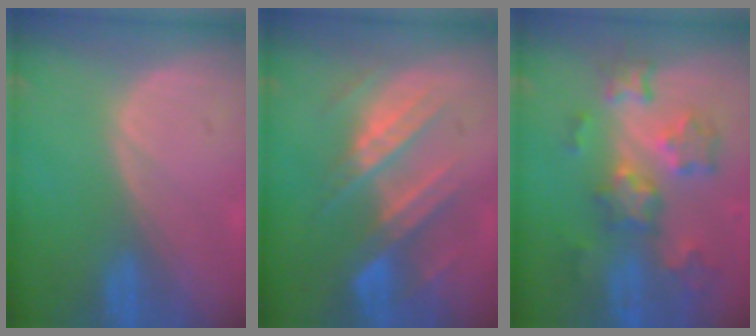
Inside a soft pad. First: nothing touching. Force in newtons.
{"total": 9.0, "press": 7.9, "slide": 4.2}
{"total": 9.2, "press": 8.1, "slide": 4.3}